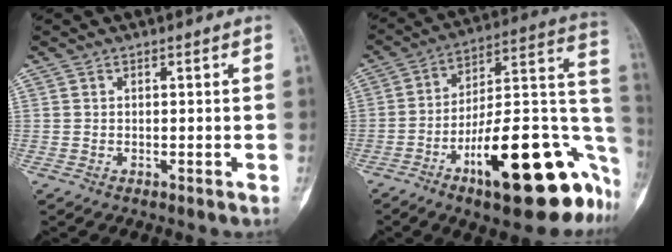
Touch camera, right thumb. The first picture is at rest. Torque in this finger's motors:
{"motor_torque": [2.96, 2.02, 1.40, -1.38, 0.56]}